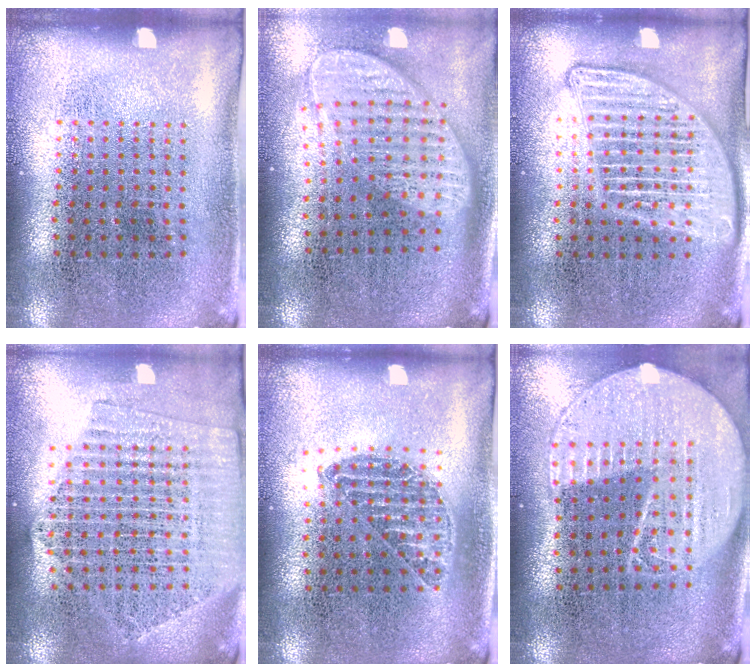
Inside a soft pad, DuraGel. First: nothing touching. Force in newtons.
{"total": 2.0, "press": 1.5, "slide": 1.3}
{"total": 2.9, "press": 2.9, "slide": 0.3}
{"total": 2.1, "press": 1.9, "slide": 0.9}
{"total": 1.1, "press": 1.0, "slide": 0.5}
{"total": 2.1, "press": 1.8, "slide": 1.1}